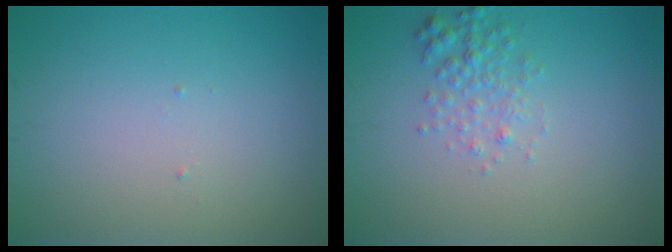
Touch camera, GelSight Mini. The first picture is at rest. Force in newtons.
{"total": 2.0, "press": 2.0, "slide": 0.1}